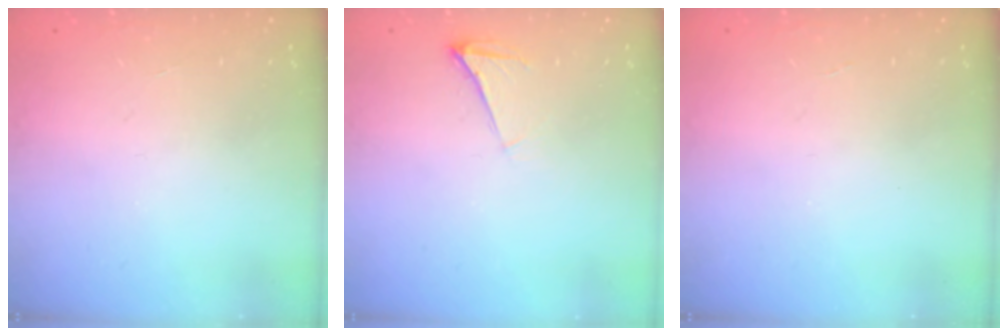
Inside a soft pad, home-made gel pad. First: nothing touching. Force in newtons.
{"total": 4.4, "press": 4.3, "slide": 0.7}
{"total": 0.0}